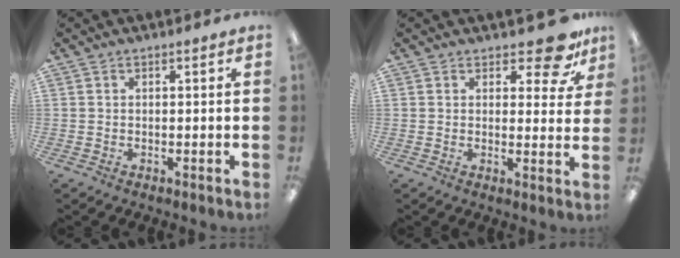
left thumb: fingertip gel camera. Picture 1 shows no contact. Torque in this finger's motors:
{"motor_torque": [0.66, 0.74, 0.75, -0.41, 0.00]}